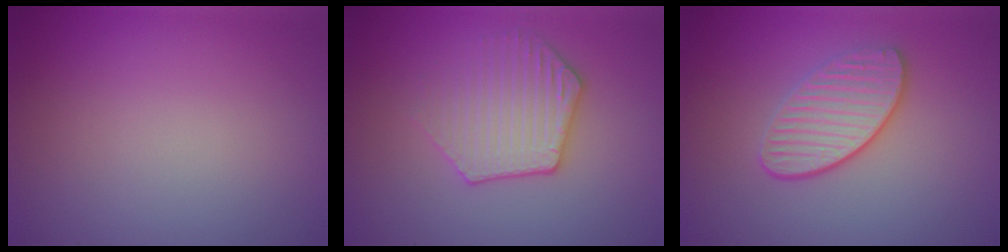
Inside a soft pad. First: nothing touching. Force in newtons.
{"total": 3.5, "press": 3.3, "slide": 0.9}
{"total": 3.5, "press": 3.3, "slide": 1.3}